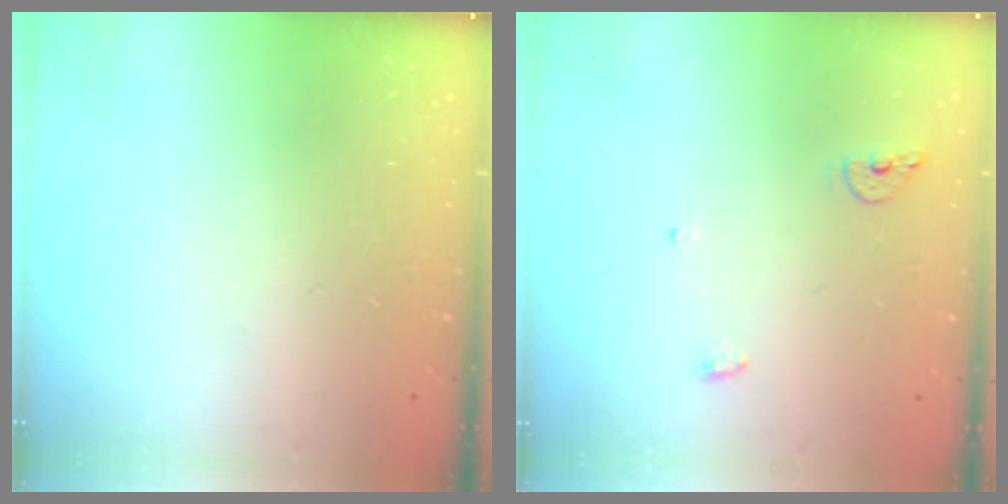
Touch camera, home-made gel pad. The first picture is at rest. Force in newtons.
{"total": 5.6, "press": 5.5, "slide": 1.0}